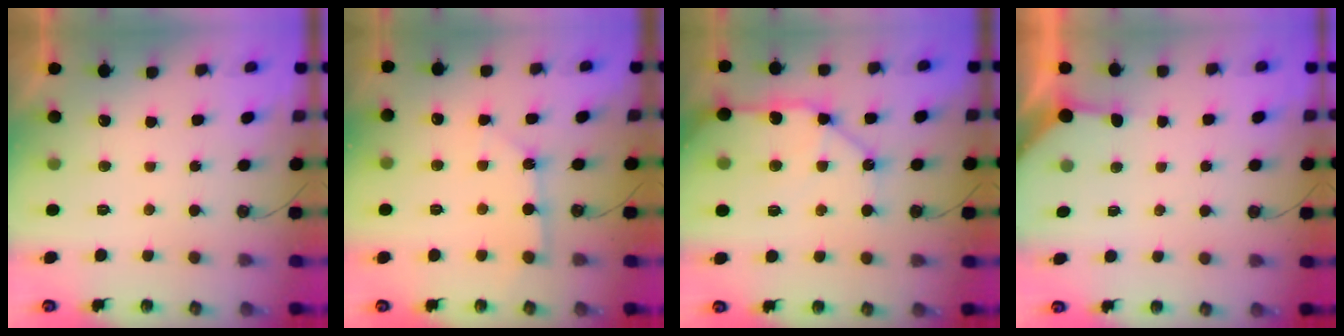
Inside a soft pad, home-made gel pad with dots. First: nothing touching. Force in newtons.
{"total": 2.2, "press": 2.2, "slide": 0.3}
{"total": 15.9, "press": 15.7, "slide": 2.4}
{"total": 2.7, "press": 2.7, "slide": 0.4}